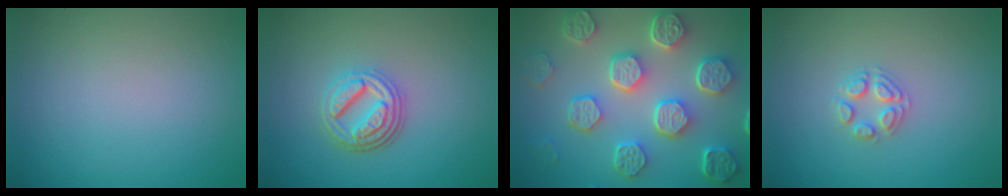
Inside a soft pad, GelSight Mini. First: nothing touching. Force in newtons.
{"total": 4.6, "press": 3.4, "slide": 3.0}
{"total": 8.8, "press": 6.6, "slide": 5.9}
{"total": 2.2, "press": 2.2, "slide": 0.2}